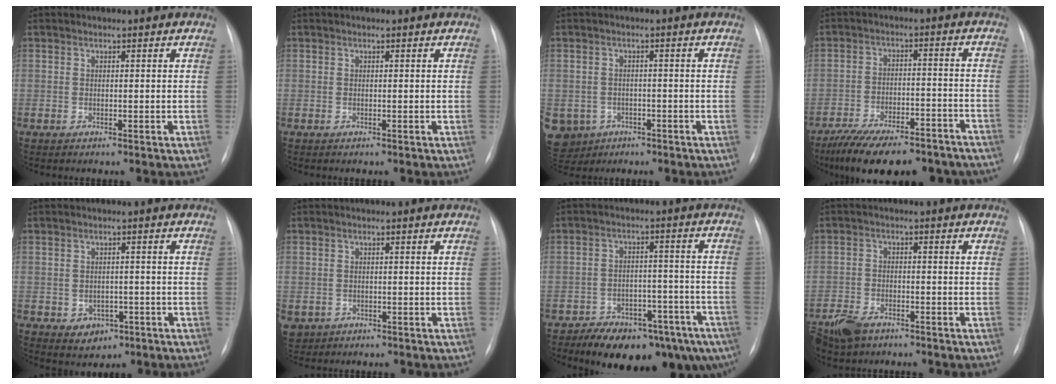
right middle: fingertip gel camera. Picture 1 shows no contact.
{"total": 0.0}
{"total": 9.5, "force": [-4.3, 8.1, 2.1], "torque": [-0.075, 0.003, -0.054]}
{"total": 19.0, "force": [-15.6, 5.6, 9.2], "torque": [-0.134, 0.008, -0.222]}
{"total": 3.5, "force": [-1.4, 2.8, 1.6], "torque": [-0.018, 0.005, -0.003]}
{"total": 3.4, "force": [-1.6, 3.0, 0.6], "torque": [-0.013, -0.001, -0.020]}
{"total": 17.0, "force": [-12.1, 7.5, 9.2], "torque": [-0.094, 0.028, -0.157]}
{"total": 7.0, "force": [-5.1, 3.7, 3.0], "torque": [-0.063, -0.007, -0.089]}